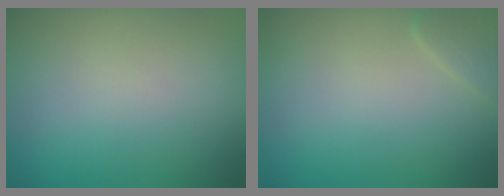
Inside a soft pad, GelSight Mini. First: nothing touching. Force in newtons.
{"total": 1.2, "press": 1.2, "slide": 0.0}